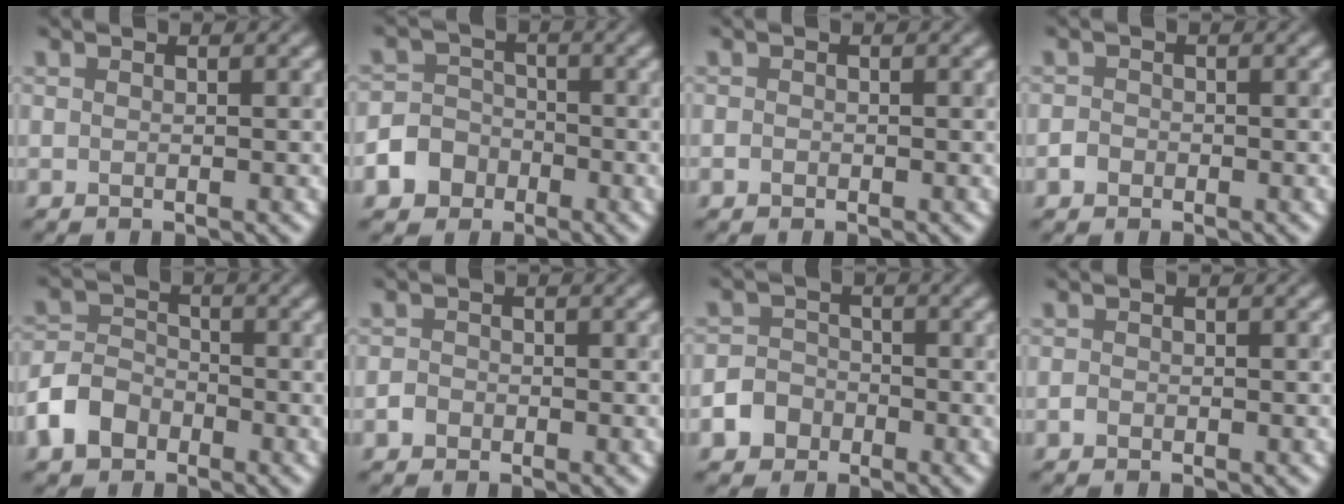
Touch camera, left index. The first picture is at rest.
{"total": 6.0, "force": [-3.1, 5.0, 1.2], "torque": [-0.007, -0.009, -0.078]}
{"total": 0.6, "force": [-0.3, 0.5, 0.2], "torque": [-0.002, -0.002, -0.007]}
{"total": 1.2, "force": [-0.6, 0.9, 0.4], "torque": [-0.003, 0.001, -0.015]}
{"total": 4.5, "force": [-2.5, 3.2, 1.9], "torque": [-0.042, 0.003, -0.058]}
{"total": 1.3, "force": [-0.6, 1.0, 0.4], "torque": [-0.002, 0.002, -0.015]}
{"total": 4.2, "force": [-2.4, 3.3, 0.9], "torque": [0.003, -0.007, -0.052]}
{"total": 0.7, "force": [-0.4, 0.5, 0.3], "torque": [-0.004, -0.002, -0.009]}